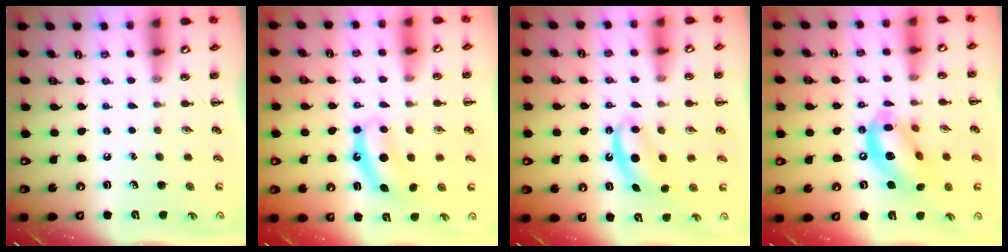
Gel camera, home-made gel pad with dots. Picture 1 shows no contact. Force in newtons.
{"total": 6.4, "press": 6.4, "slide": 1.0}
{"total": 5.2, "press": 5.1, "slide": 1.3}
{"total": 13.3, "press": 12.9, "slide": 3.4}